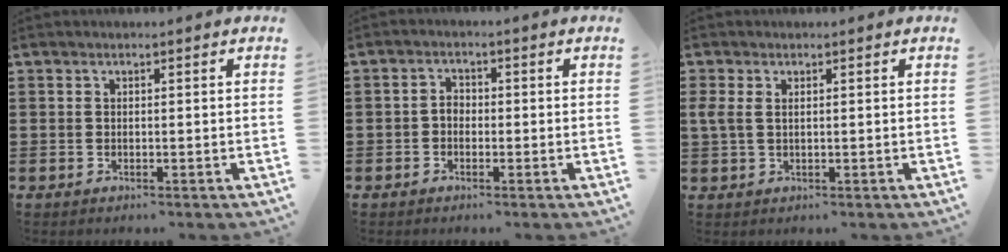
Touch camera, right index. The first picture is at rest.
{"total": 1.7, "force": [-0.6, 1.2, 1.1], "torque": [-0.022, 0.005, -0.013]}
{"total": 2.3, "force": [0.9, 1.0, 1.9], "torque": [-0.055, 0.000, 0.011]}